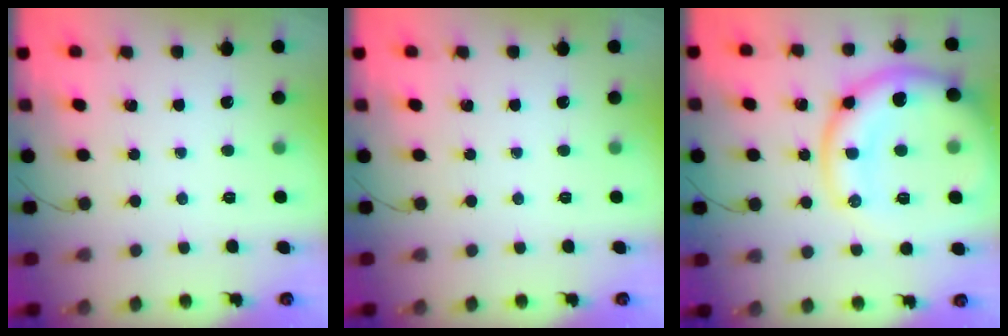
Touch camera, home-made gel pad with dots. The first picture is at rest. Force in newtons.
{"total": 0.0}
{"total": 20.3, "press": 20.1, "slide": 2.4}